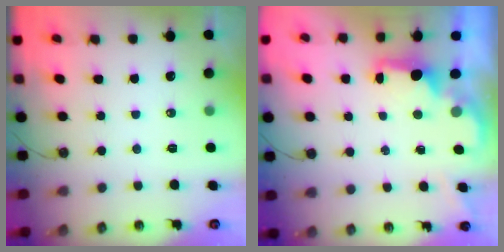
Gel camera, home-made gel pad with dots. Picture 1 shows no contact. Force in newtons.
{"total": 1.9, "press": 1.7, "slide": 0.8}